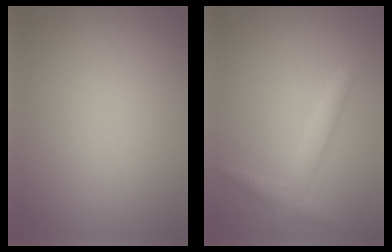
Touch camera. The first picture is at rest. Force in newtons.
{"total": 2.1, "press": 2.1, "slide": 0.1}